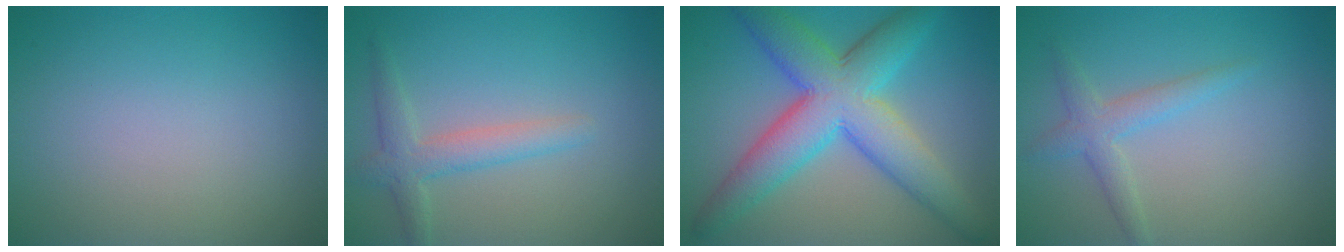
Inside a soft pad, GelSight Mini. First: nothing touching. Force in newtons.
{"total": 2.8, "press": 2.8, "slide": 0.1}
{"total": 9.1, "press": 9.1, "slide": 0.1}
{"total": 2.2, "press": 2.2, "slide": 0.1}